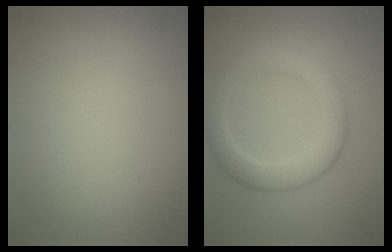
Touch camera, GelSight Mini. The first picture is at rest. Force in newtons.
{"total": 4.3, "press": 4.3, "slide": 0.2}